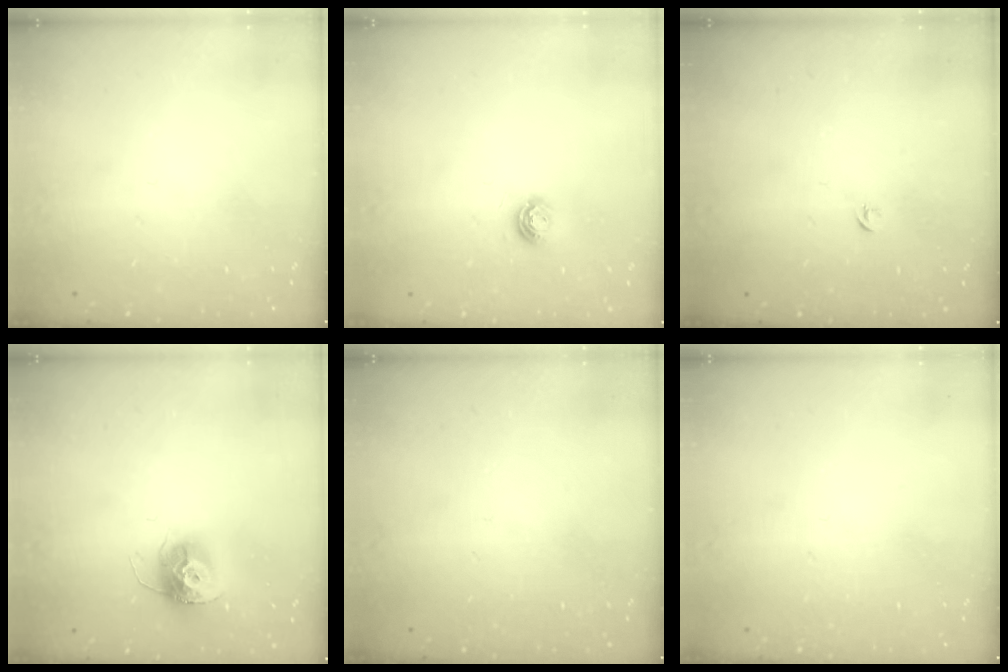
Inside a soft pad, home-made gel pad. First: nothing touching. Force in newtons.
{"total": 5.0, "press": 5.0, "slide": 0.6}
{"total": 2.7, "press": 2.6, "slide": 0.6}
{"total": 11.8, "press": 11.8, "slide": 0.9}
{"total": 0.0}
{"total": 0.0}